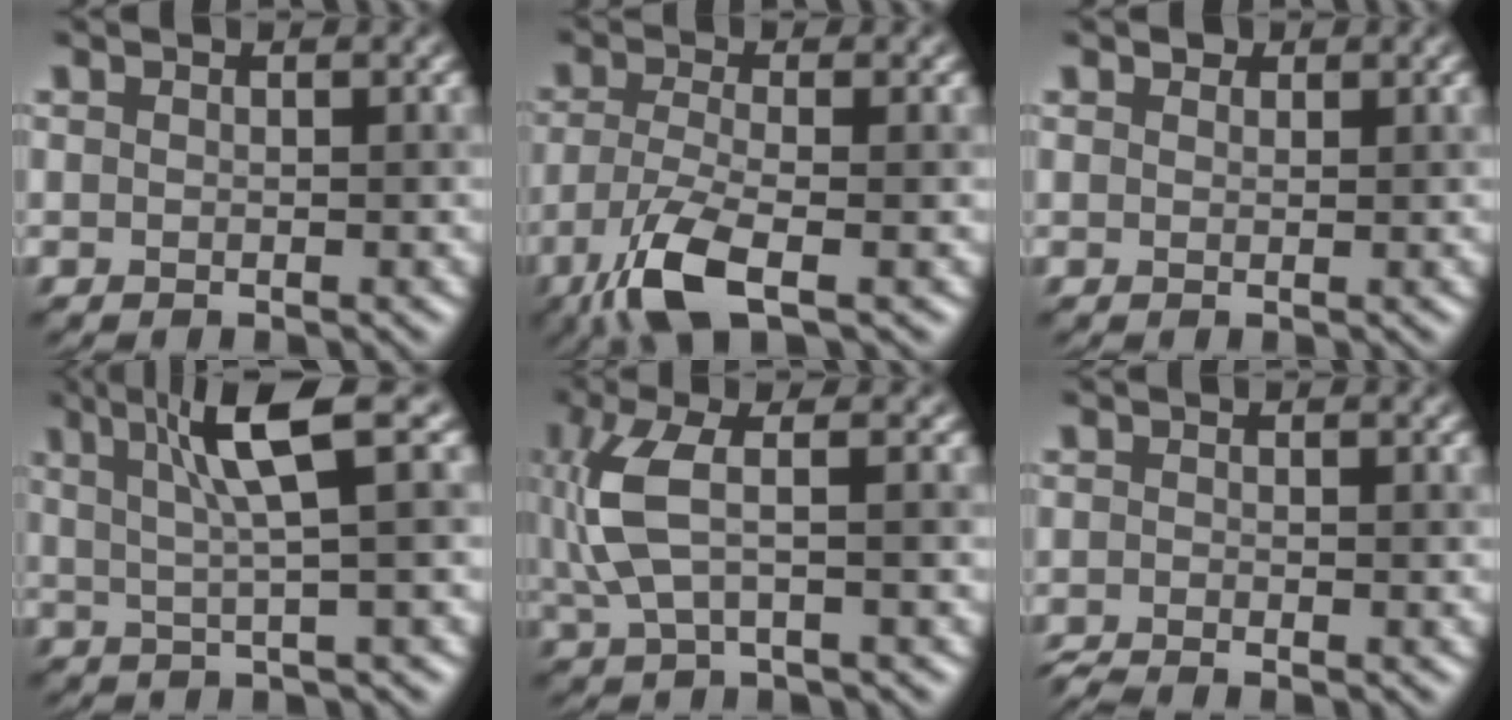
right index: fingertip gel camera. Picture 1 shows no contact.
{"total": 5.6, "force": [-3.2, 1.5, 4.3], "torque": [-0.097, -0.002, -0.063]}
{"total": 0.8, "force": [0.6, 0.5, -0.2], "torque": [0.004, 0.007, 0.016]}
{"total": 6.0, "force": [2.3, 0.7, 5.5], "torque": [-0.085, 0.016, 0.043]}
{"total": 4.7, "force": [0.8, 1.5, 4.4], "torque": [-0.110, 0.008, 0.020]}
{"total": 1.8, "force": [-1.6, 0.2, 0.7], "torque": [-0.008, -0.006, -0.029]}